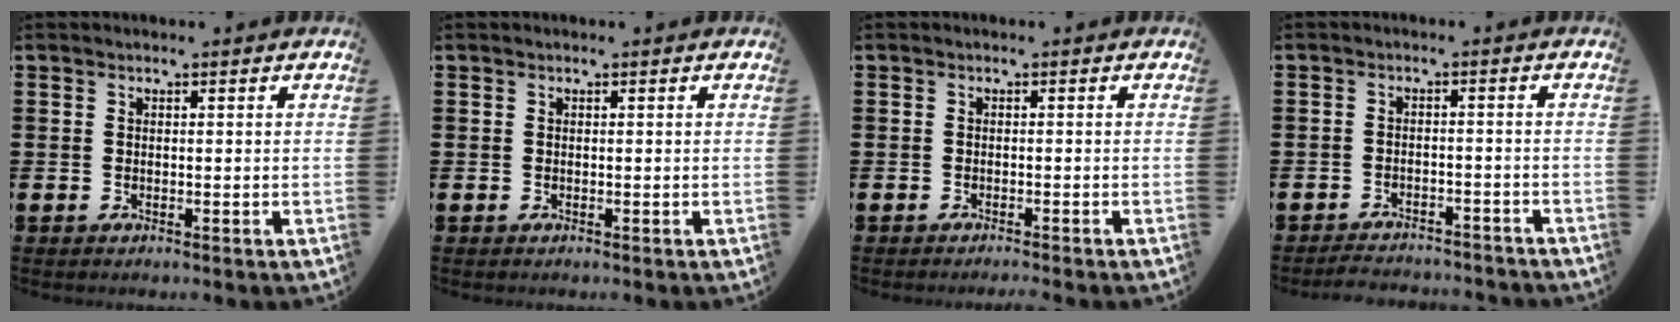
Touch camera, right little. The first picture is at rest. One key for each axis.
{"total": 0.0}
{"total": 0.7, "fx": -0.6, "fy": -0.2, "fz": 0.1, "tx": -0.001, "ty": -0.001, "tz": -0.013}
{"total": 2.2, "fx": -2.2, "fy": 0.1, "fz": 0.0, "tx": -0.006, "ty": 0.004, "tz": -0.048}